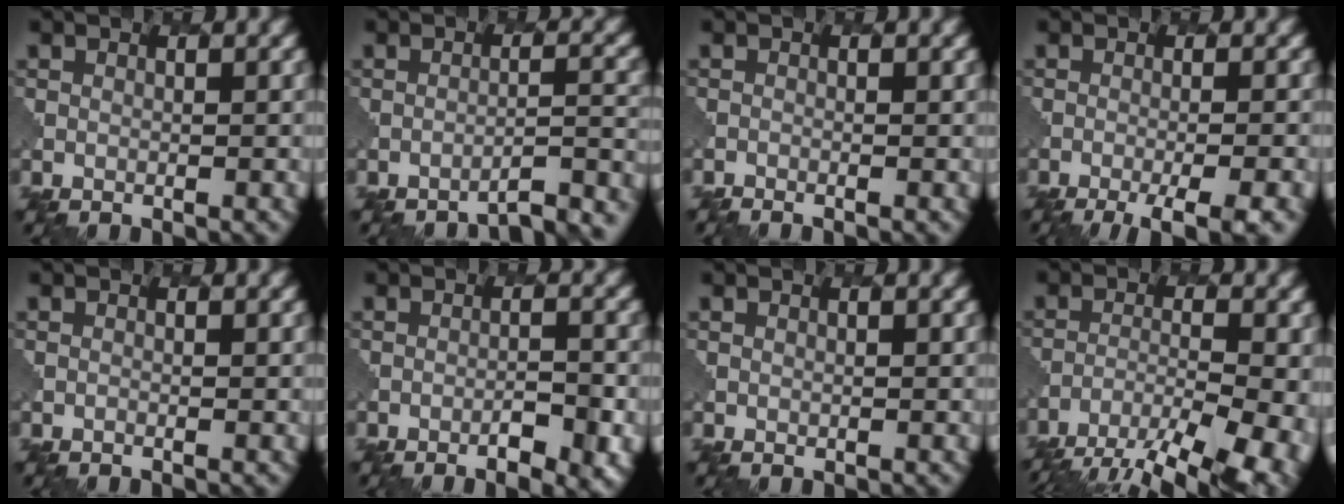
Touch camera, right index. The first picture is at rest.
{"total": 5.5, "force": [-5.0, 0.9, 2.0], "torque": [-0.009, 0.014, -0.068]}
{"total": 1.0, "force": [-0.9, 0.2, 0.4], "torque": [-0.001, -0.003, -0.017]}
{"total": 6.0, "force": [-3.5, 1.5, 4.6], "torque": [-0.057, -0.004, -0.046]}
{"total": 0.0}
{"total": 3.2, "force": [-1.6, 0.8, 2.6], "torque": [-0.046, 0.005, -0.024]}
{"total": 0.6, "force": [0.5, 0.3, 0.1], "torque": [-0.001, -0.002, 0.010]}
{"total": 11.8, "force": [-8.8, 4.2, 6.7], "torque": [-0.108, -0.025, -0.108]}